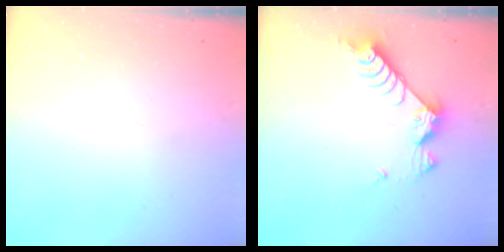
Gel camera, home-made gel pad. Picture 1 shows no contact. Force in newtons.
{"total": 7.6, "press": 7.6, "slide": 0.6}